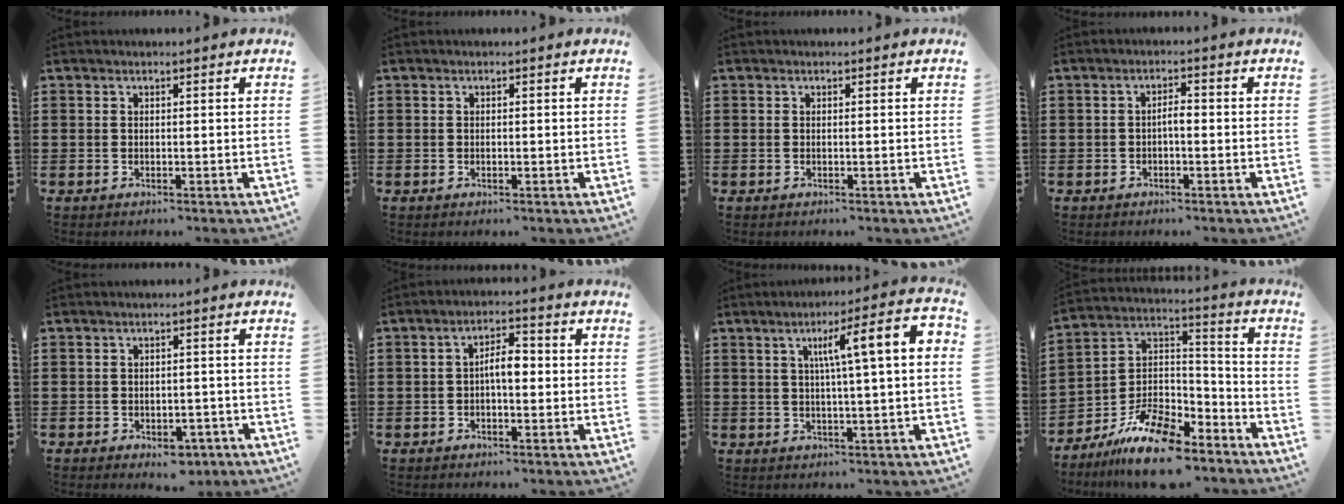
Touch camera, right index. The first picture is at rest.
{"total": 0.0}
{"total": 0.0}
{"total": 1.9, "force": [-0.5, 0.5, 1.7], "torque": [-0.033, 0.004, -0.012]}
{"total": 2.8, "force": [-2.1, 1.5, 1.1], "torque": [-0.021, 0.006, -0.041]}
{"total": 4.1, "force": [-0.3, 1.6, 3.8], "torque": [-0.071, 0.010, -0.008]}
{"total": 8.5, "force": [1.6, 0.4, 8.3], "torque": [-0.144, -0.005, 0.015]}
{"total": 12.9, "force": [-9.8, 5.1, 6.6], "torque": [-0.128, 0.041, -0.183]}